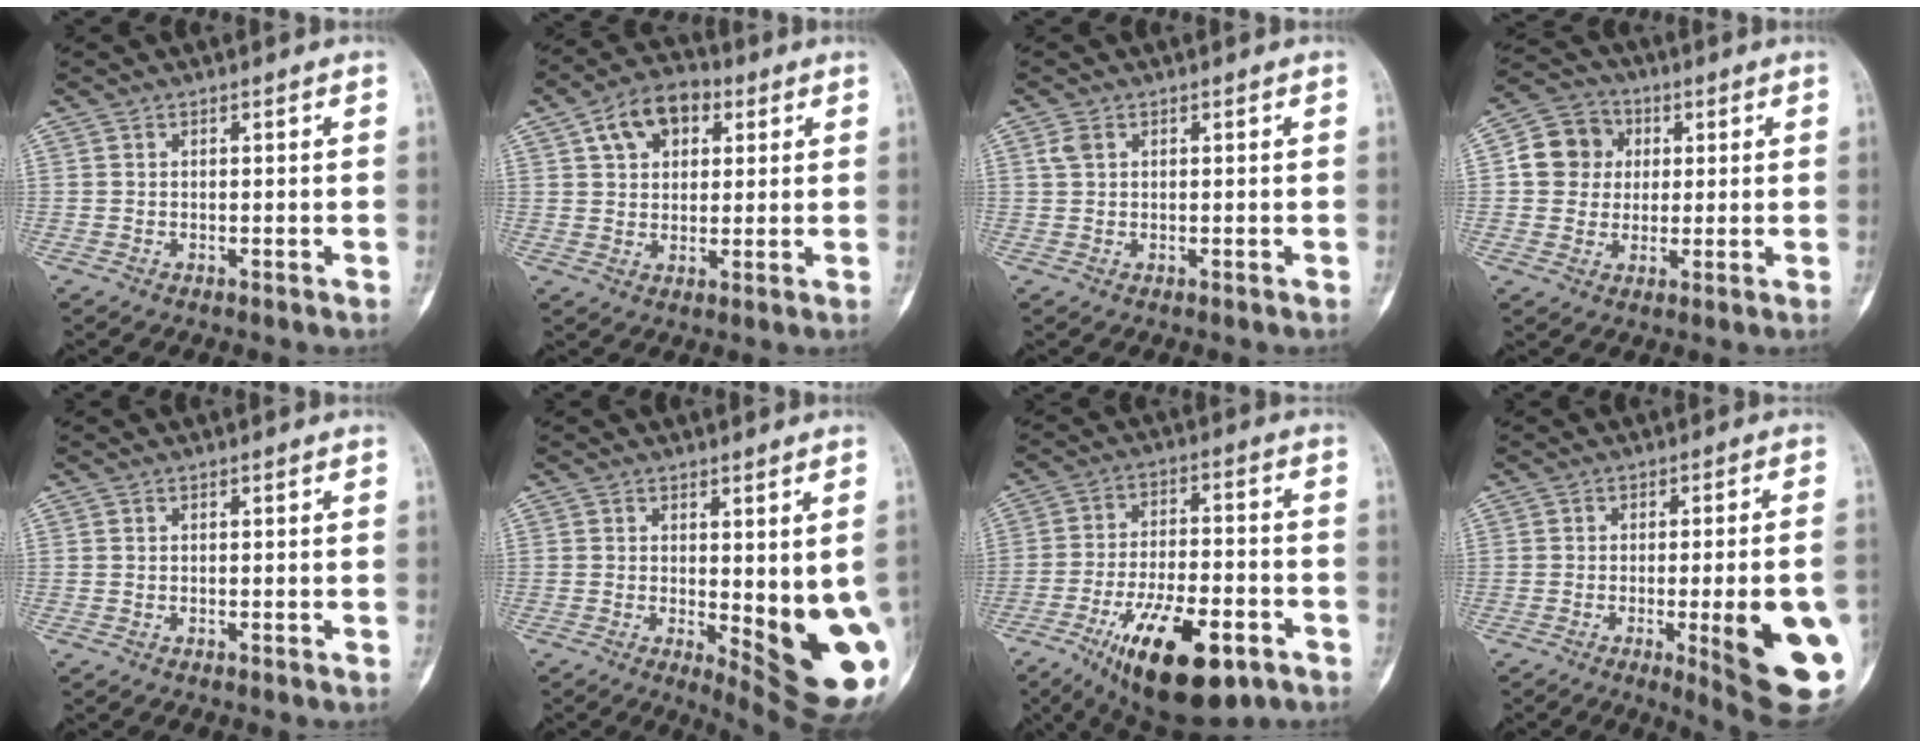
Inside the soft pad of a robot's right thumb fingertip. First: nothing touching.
{"total": 10.2, "force": [4.0, 6.8, 6.5], "torque": [-0.082, 0.007, 0.059]}
{"total": 1.6, "force": [0.5, 1.1, 1.0], "torque": [-0.022, 0.005, 0.010]}
{"total": 9.2, "force": [1.4, 8.4, 3.4], "torque": [-0.031, 0.007, 0.014]}
{"total": 0.0}
{"total": 15.3, "force": [-2.3, 5.1, 14.2], "torque": [-0.150, -0.026, -0.011]}
{"total": 19.4, "force": [-9.7, 8.0, 14.8], "torque": [-0.240, 0.037, -0.146]}
{"total": 17.7, "force": [-4.4, 3.7, 16.8], "torque": [-0.169, -0.002, -0.040]}